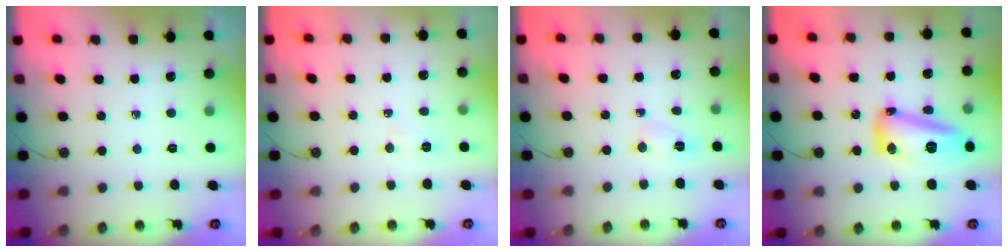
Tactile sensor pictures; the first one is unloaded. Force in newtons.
{"total": 5.1, "press": 3.0, "slide": 4.1}
{"total": 2.2, "press": 2.2, "slide": 0.2}
{"total": 22.0, "press": 19.3, "slide": 10.7}